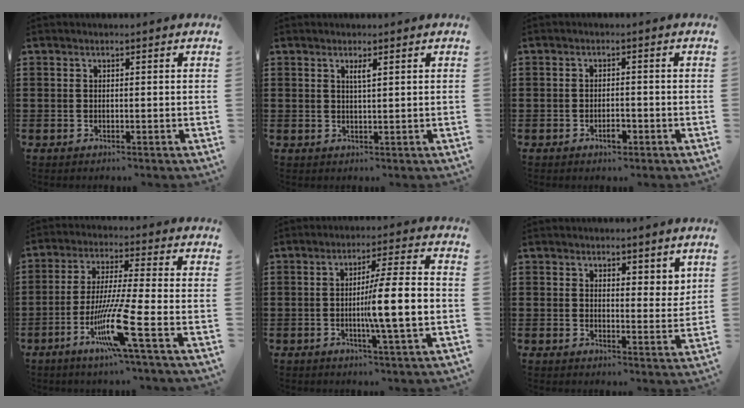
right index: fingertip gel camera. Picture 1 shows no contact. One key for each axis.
{"total": 1.4, "fx": 0.7, "fy": 0.2, "fz": 1.2, "tx": -0.023, "ty": 0.001, "tz": 0.011}
{"total": 2.3, "fx": -1.3, "fy": 0.8, "fz": 1.7, "tx": -0.031, "ty": 0.001, "tz": -0.023}
{"total": 11.6, "fx": -5.1, "fy": 0.2, "fz": 10.5, "tx": -0.213, "ty": -0.012, "tz": -0.098}
{"total": 8.8, "fx": -1.4, "fy": 0.1, "fz": 8.7, "tx": -0.132, "ty": -0.012, "tz": -0.033}
{"total": 3.1, "fx": 2.6, "fy": 1.4, "fz": 0.7, "tx": -0.012, "ty": 0.003, "tz": 0.048}